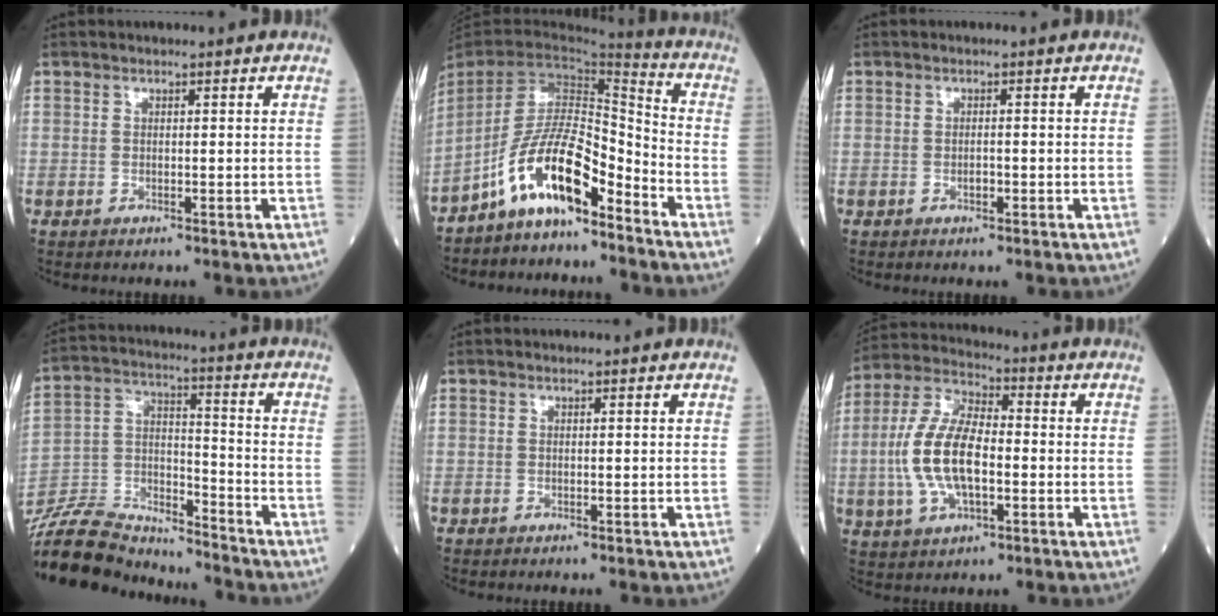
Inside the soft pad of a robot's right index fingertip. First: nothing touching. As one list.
[{"total": 11.6, "force": [-7.6, 3.1, 8.2], "torque": [-0.162, 0.017, -0.144]}, {"total": 1.2, "force": [-0.4, 0.5, 1.0], "torque": [-0.020, -0.001, -0.006]}, {"total": 15.7, "force": [-15.1, 3.2, 2.5], "torque": [-0.054, 0.033, -0.269]}, {"total": 0.0}, {"total": 13.1, "force": [-1.6, 5.8, 11.7], "torque": [-0.253, 0.014, -0.031]}]